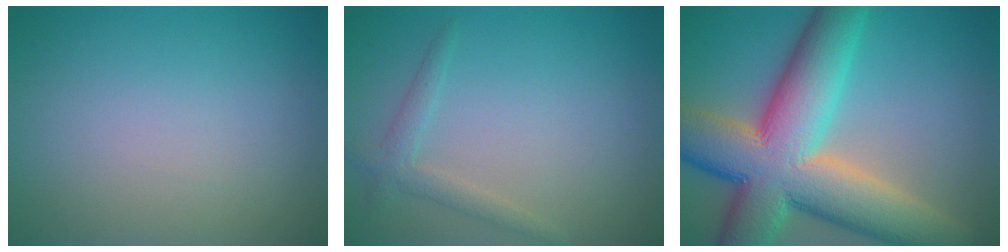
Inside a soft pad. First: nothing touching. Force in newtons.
{"total": 1.8, "press": 1.8, "slide": 0.1}
{"total": 14.3, "press": 14.3, "slide": 0.8}